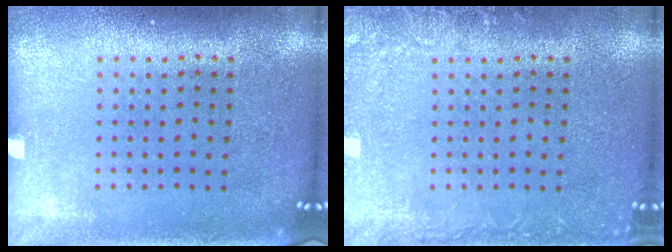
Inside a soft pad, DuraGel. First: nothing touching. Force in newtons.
{"total": 2.0, "press": 2.0, "slide": 0.2}